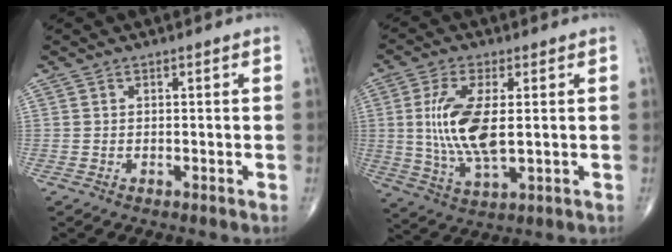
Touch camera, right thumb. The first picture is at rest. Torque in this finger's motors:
{"motor_torque": [0.46, 1.47, 1.54, 0.28, 0.48]}